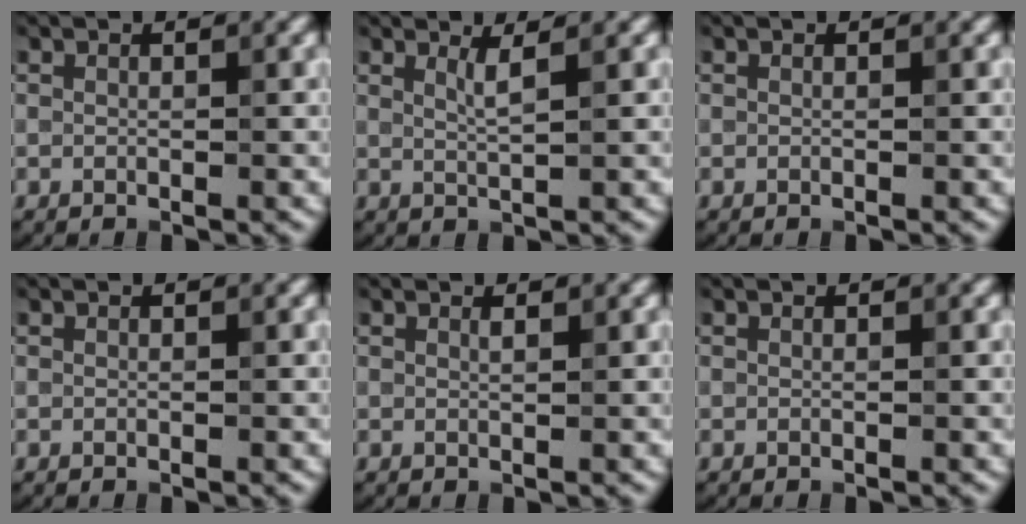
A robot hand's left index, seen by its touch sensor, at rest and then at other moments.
{"total": 1.6, "force": [0.7, 0.4, 1.4], "torque": [-0.020, -0.002, 0.010]}
{"total": 0.0}
{"total": 0.0}
{"total": 0.5, "force": [0.4, 0.1, 0.3], "torque": [-0.004, -0.002, 0.007]}
{"total": 0.0}